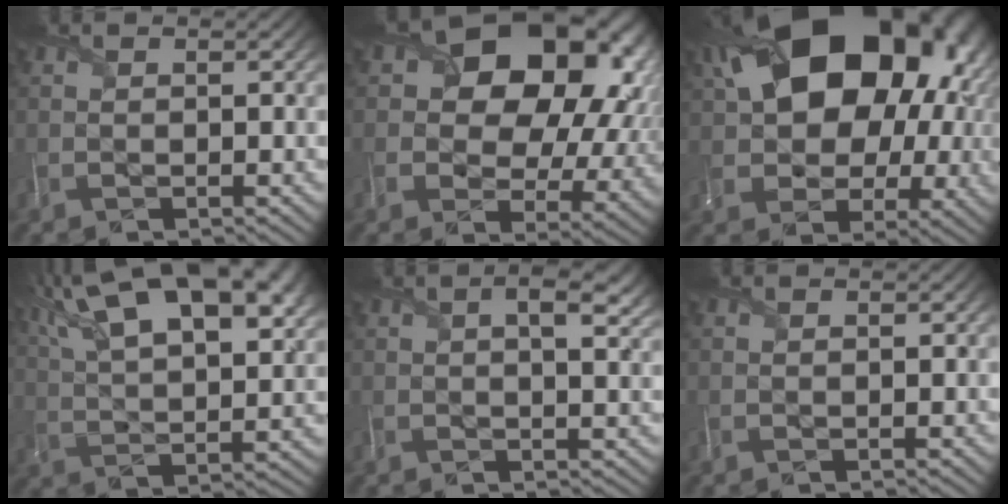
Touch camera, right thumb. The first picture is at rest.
{"total": 17.5, "force": [5.2, 12.6, 11.0], "torque": [-0.160, 0.025, 0.090]}
{"total": 20.8, "force": [5.3, 14.8, 13.6], "torque": [-0.218, 0.012, 0.112]}
{"total": 18.5, "force": [10.5, 7.6, 13.2], "torque": [-0.248, 0.041, 0.160]}
{"total": 5.0, "force": [2.1, 1.7, 4.2], "torque": [-0.071, 0.005, 0.033]}
{"total": 0.0}